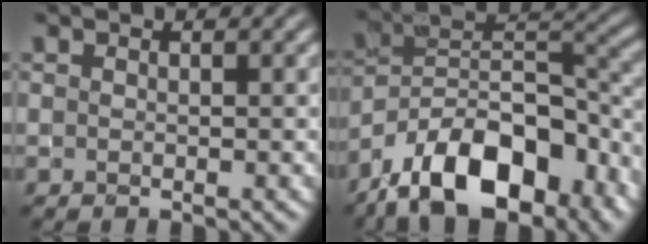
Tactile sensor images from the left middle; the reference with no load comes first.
{"total": 14.4, "force": [-9.8, 6.6, 8.2], "torque": [-0.141, 0.016, -0.176]}